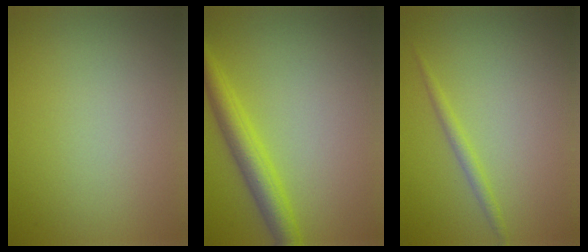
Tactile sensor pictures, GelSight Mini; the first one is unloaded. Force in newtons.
{"total": 3.9, "press": 3.9, "slide": 0.2}
{"total": 1.2, "press": 1.2, "slide": 0.1}